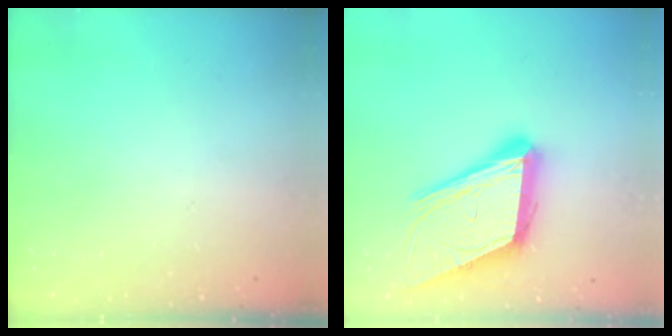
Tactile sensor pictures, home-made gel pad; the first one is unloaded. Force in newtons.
{"total": 18.6, "press": 18.2, "slide": 3.8}